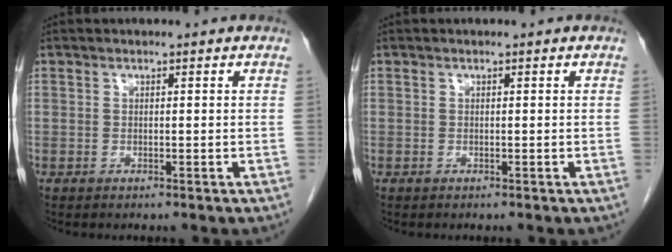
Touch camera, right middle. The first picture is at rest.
{"total": 0.0}